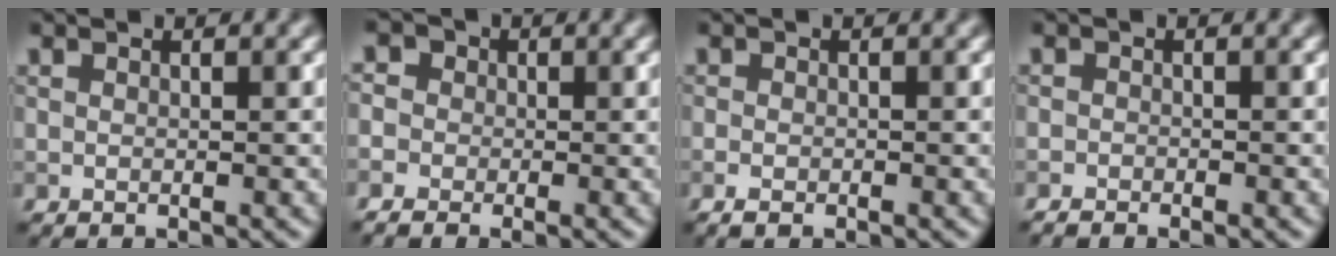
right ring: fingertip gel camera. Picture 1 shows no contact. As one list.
[{"total": 3.5, "force": [-1.3, 2.7, 1.8], "torque": [-0.023, 0.012, -0.031]}, {"total": 1.4, "force": [-0.8, 0.6, 1.0], "torque": [-0.020, -0.002, -0.009]}, {"total": 1.6, "force": [-1.5, 0.2, 0.4], "torque": [-0.011, 0.001, -0.029]}]